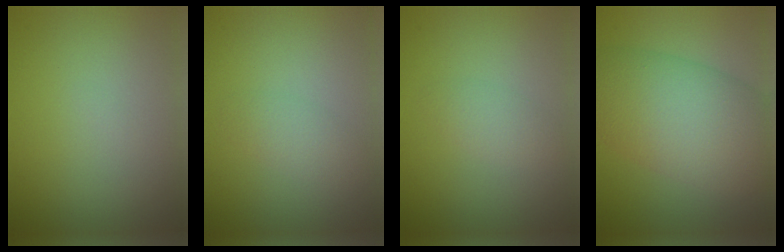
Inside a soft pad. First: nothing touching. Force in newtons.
{"total": 1.7, "press": 1.7, "slide": 0.0}
{"total": 1.5, "press": 1.5, "slide": 0.1}
{"total": 9.6, "press": 9.6, "slide": 0.2}